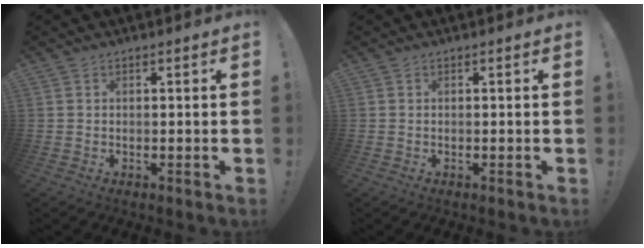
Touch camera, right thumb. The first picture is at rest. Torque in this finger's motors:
{"motor_torque": [-0.05, -0.16, 0.10, 0.01, -0.01]}